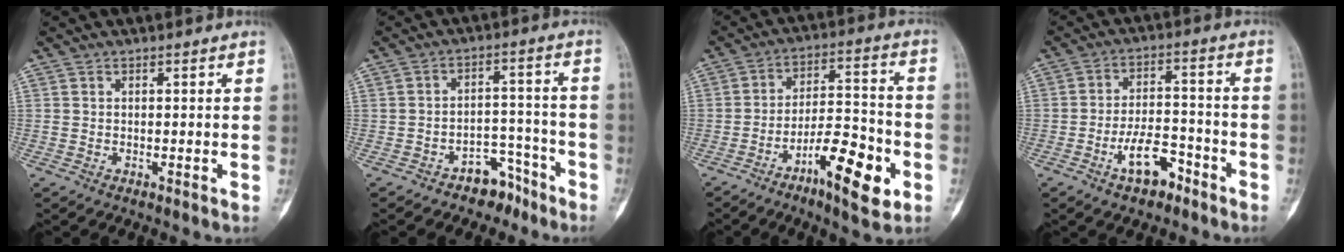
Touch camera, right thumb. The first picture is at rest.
{"total": 6.4, "force": [-4.8, 4.0, 1.7], "torque": [0.009, 0.068, -0.074]}
{"total": 13.8, "force": [-6.4, 4.5, 11.4], "torque": [-0.166, 0.042, -0.102]}
{"total": 8.3, "force": [-4.7, 4.2, 5.4], "torque": [-0.075, 0.042, -0.080]}